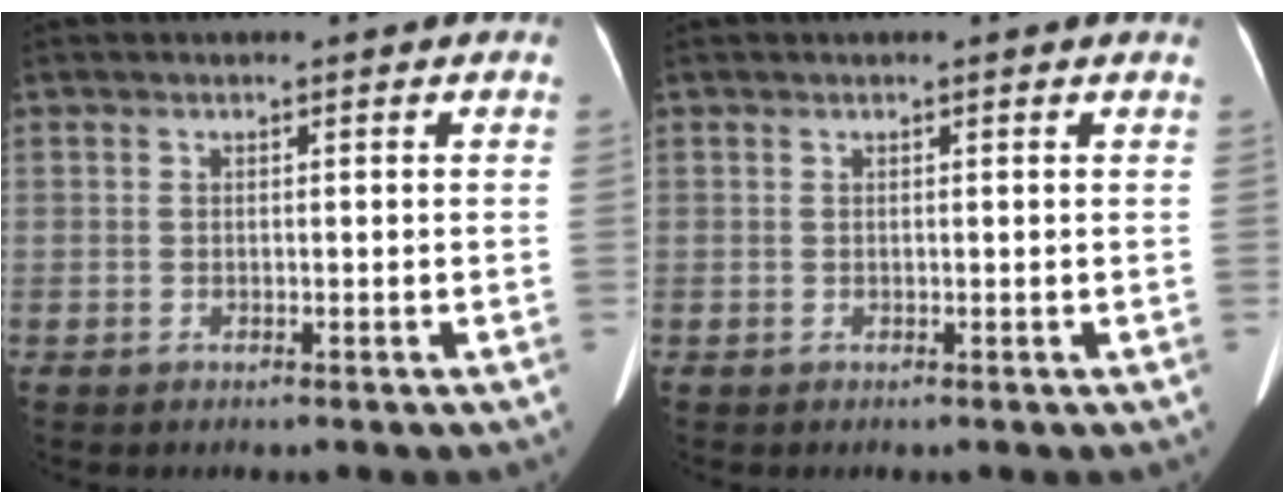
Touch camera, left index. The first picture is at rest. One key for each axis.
{"total": 0.9, "fx": 0.8, "fy": -0.2, "fz": 0.4, "tx": -0.018, "ty": 0.007, "tz": 0.016}